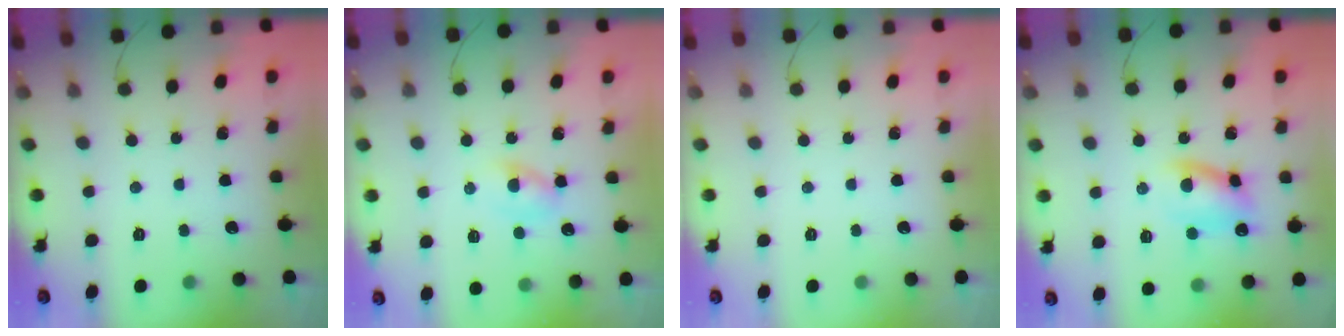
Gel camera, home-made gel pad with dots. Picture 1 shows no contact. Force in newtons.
{"total": 2.6, "press": 2.4, "slide": 1.0}
{"total": 0.0}
{"total": 10.0, "press": 9.9, "slide": 1.6}